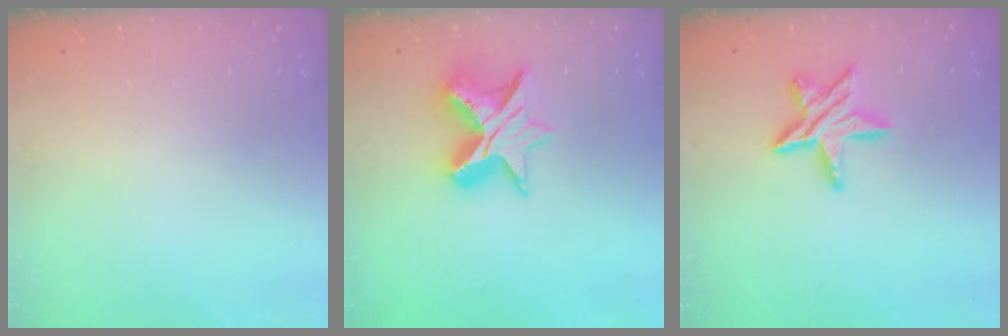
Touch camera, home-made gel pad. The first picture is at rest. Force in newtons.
{"total": 11.3, "press": 11.3, "slide": 0.8}
{"total": 11.9, "press": 11.9, "slide": 0.9}